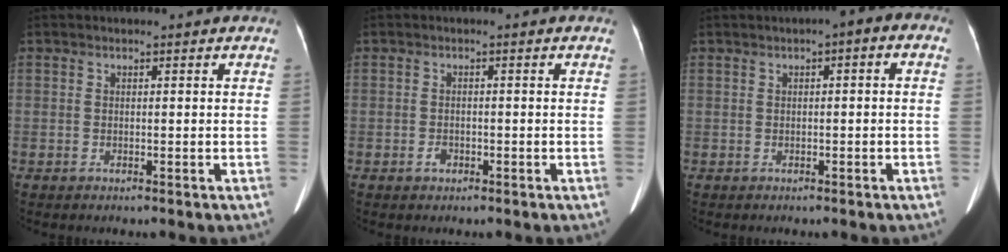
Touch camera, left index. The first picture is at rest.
{"total": 1.3, "force": [-0.8, 0.9, 0.6], "torque": [-0.013, 0.002, -0.010]}
{"total": 2.8, "force": [0.3, 0.8, 2.6], "torque": [-0.029, 0.020, -0.005]}